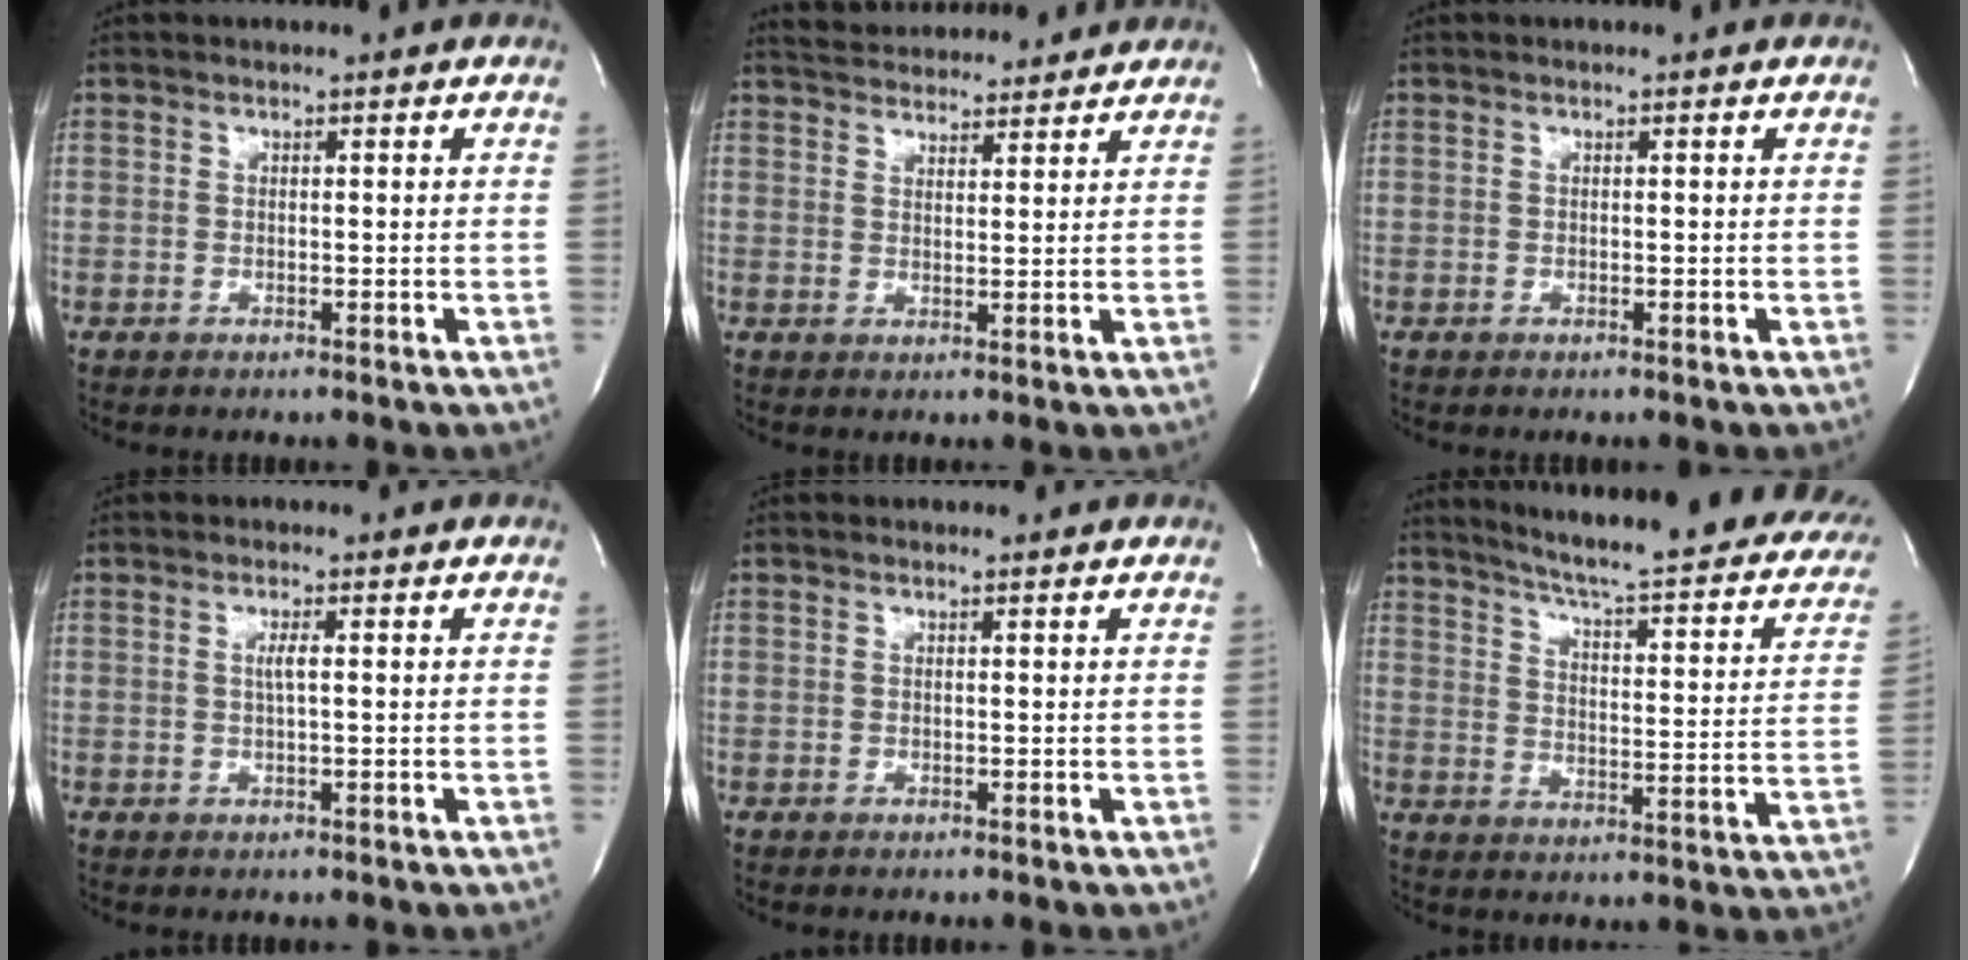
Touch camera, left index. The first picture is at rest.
{"total": 11.4, "force": [10.7, 2.3, 3.0], "torque": [-0.046, 0.024, 0.154]}
{"total": 0.0}
{"total": 1.5, "force": [0.3, -0.1, 1.5], "torque": [-0.031, 0.001, 0.004]}
{"total": 0.6, "force": [0.6, 0.0, 0.1], "torque": [-0.008, 0.003, 0.010]}
{"total": 27.1, "force": [22.3, 4.2, 14.8], "torque": [-0.205, -0.045, 0.266]}